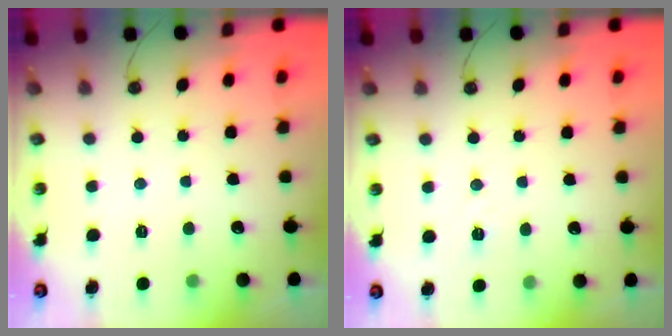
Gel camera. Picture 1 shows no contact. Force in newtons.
{"total": 5.1, "press": 2.6, "slide": 4.4}